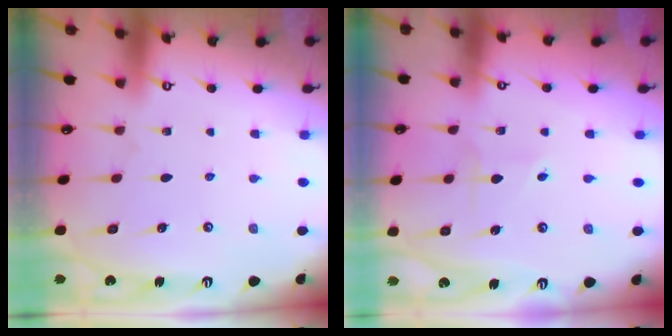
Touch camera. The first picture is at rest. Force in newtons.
{"total": 3.6, "press": 3.6, "slide": 0.5}